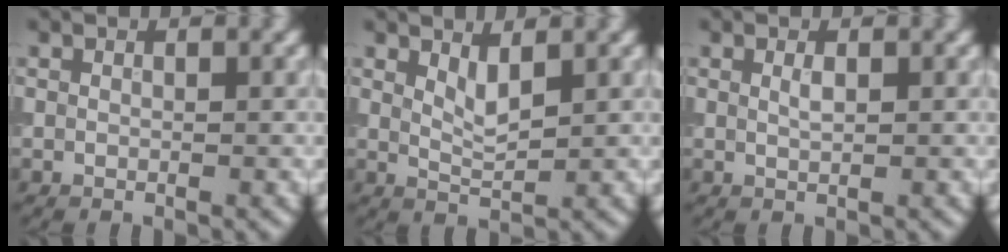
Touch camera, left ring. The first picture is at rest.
{"total": 1.8, "force": [1.1, 0.5, 1.4], "torque": [-0.030, -0.007, 0.023]}
{"total": 0.9, "force": [0.3, 0.3, 0.7], "torque": [-0.014, 0.002, 0.007]}